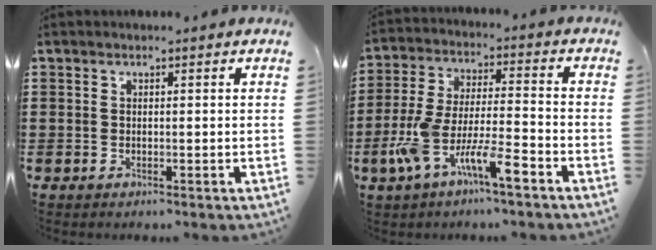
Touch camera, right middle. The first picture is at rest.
{"total": 10.6, "force": [-6.5, 2.1, 8.1], "torque": [-0.184, -0.006, -0.130]}